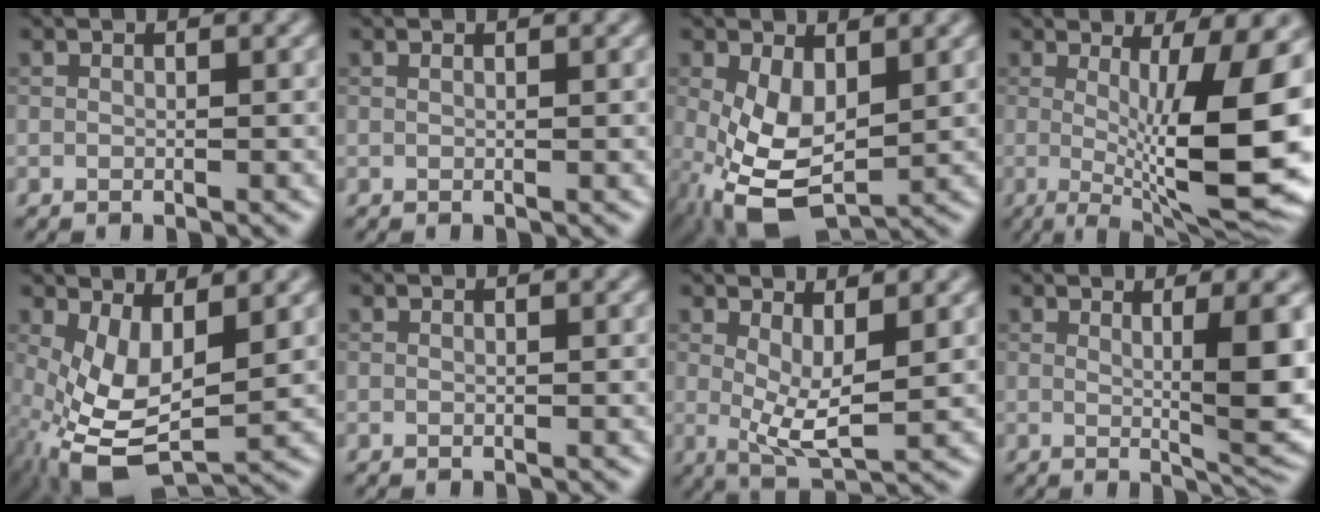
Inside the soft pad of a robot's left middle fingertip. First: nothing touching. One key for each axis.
{"total": 0.6, "fx": 0.4, "fy": 0.2, "fz": 0.5, "tx": -0.005, "ty": 0.000, "tz": 0.003}
{"total": 6.7, "fx": -0.5, "fy": 3.8, "fz": 5.5, "tx": -0.132, "ty": -0.010, "tz": -0.002}
{"total": 11.8, "fx": 0.0, "fy": 3.0, "fz": 11.4, "tx": -0.147, "ty": -0.008, "tz": -0.002}
{"total": 7.4, "fx": -0.6, "fy": 3.5, "fz": 6.5, "tx": -0.143, "ty": -0.008, "tz": -0.011}
{"total": 0.0}
{"total": 4.7, "fx": 1.0, "fy": 1.6, "fz": 4.3, "tx": -0.082, "ty": -0.017, "tz": 0.023}
{"total": 6.4, "fx": 1.2, "fy": 1.4, "fz": 6.1, "tx": -0.076, "ty": -0.013, "tz": 0.023}